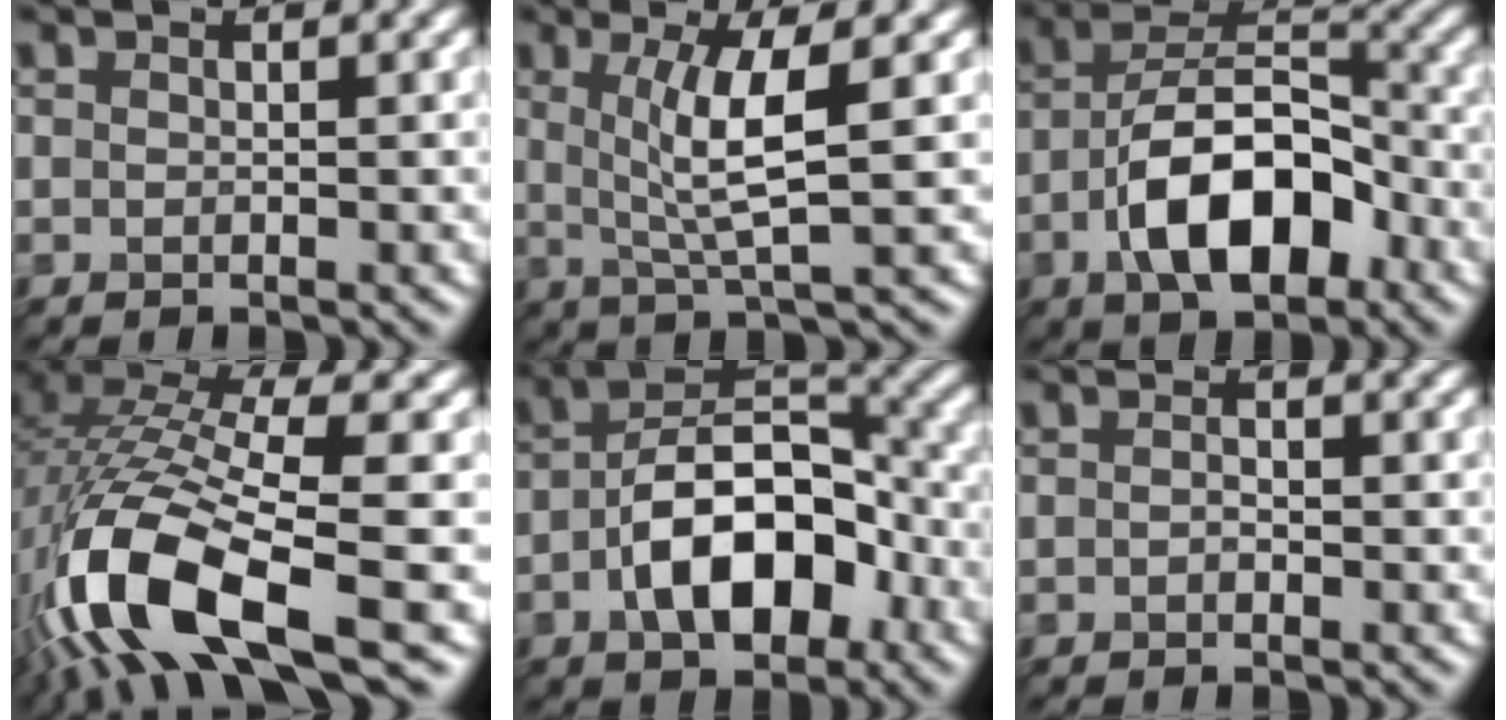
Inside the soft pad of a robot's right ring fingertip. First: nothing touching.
{"total": 3.7, "force": [0.6, -0.4, 3.7], "torque": [-0.104, 0.001, 0.039]}
{"total": 7.7, "force": [-4.2, 3.2, 5.6], "torque": [-0.125, 0.014, -0.055]}
{"total": 11.8, "force": [-5.5, 3.4, 9.9], "torque": [-0.248, -0.001, -0.067]}
{"total": 8.2, "force": [-3.9, 3.8, 6.1], "torque": [-0.130, 0.014, -0.047]}
{"total": 1.5, "force": [-0.8, -1.0, -0.7], "torque": [-0.021, -0.002, 0.010]}